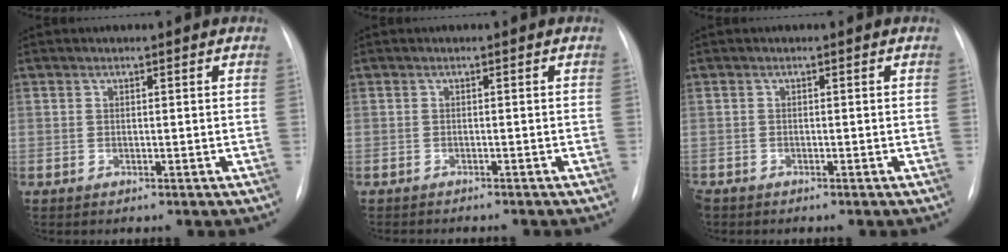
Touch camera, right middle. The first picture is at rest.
{"total": 4.2, "force": [-3.8, 0.7, 1.7], "torque": [-0.022, -0.008, -0.043]}
{"total": 1.2, "force": [-1.0, 0.6, 0.4], "torque": [-0.009, -0.001, -0.016]}